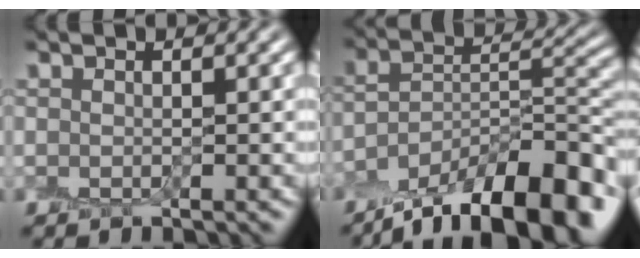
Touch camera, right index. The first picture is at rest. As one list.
[{"total": 14.1, "force": [-9.7, 5.1, 8.9], "torque": [-0.152, 0.002, -0.157]}]